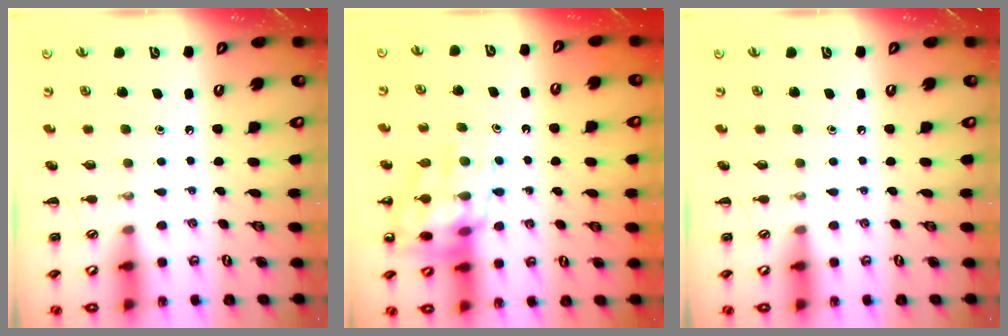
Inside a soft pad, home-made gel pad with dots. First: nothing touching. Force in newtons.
{"total": 13.6, "press": 13.5, "slide": 1.8}
{"total": 0.0}